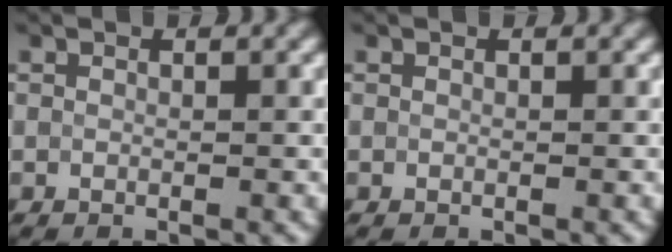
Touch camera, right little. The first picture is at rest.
{"total": 0.0}